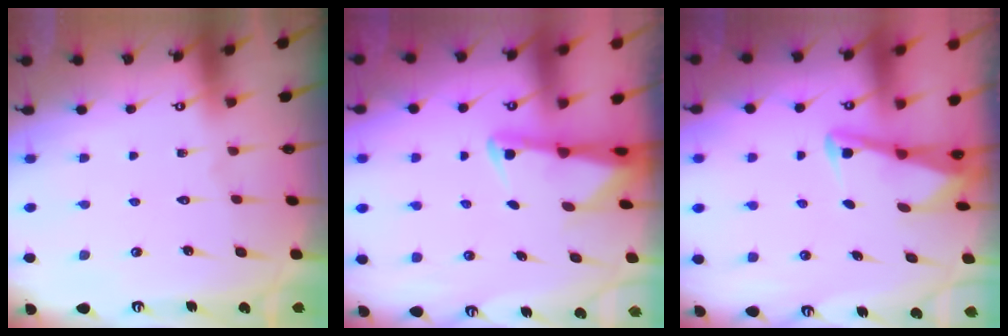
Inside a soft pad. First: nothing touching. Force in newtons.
{"total": 2.1, "press": 2.1, "slide": 0.5}
{"total": 2.8, "press": 2.8, "slide": 0.4}